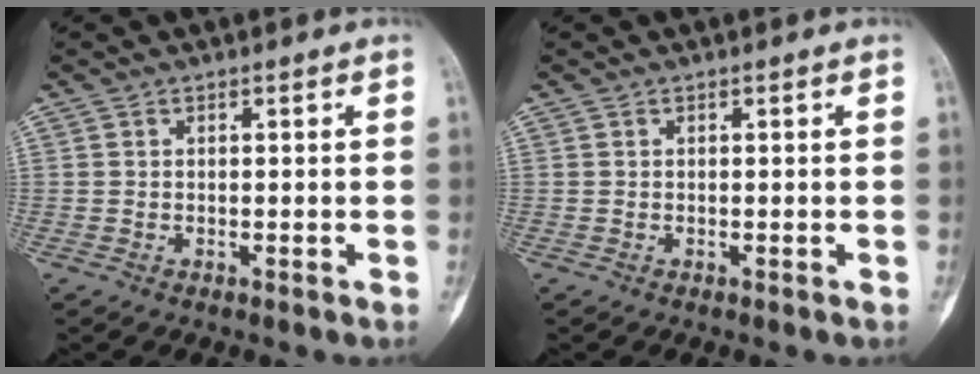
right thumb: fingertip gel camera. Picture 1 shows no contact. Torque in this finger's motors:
{"motor_torque": [0.01, 0.01, -0.02, -0.02, 0.00]}